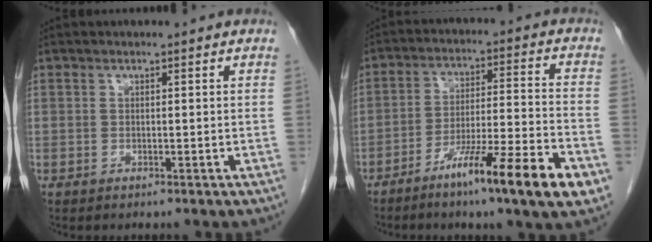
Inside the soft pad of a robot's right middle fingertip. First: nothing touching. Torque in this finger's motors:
{"motor_torque": [1.60, -0.54, 0.84, 0.19]}